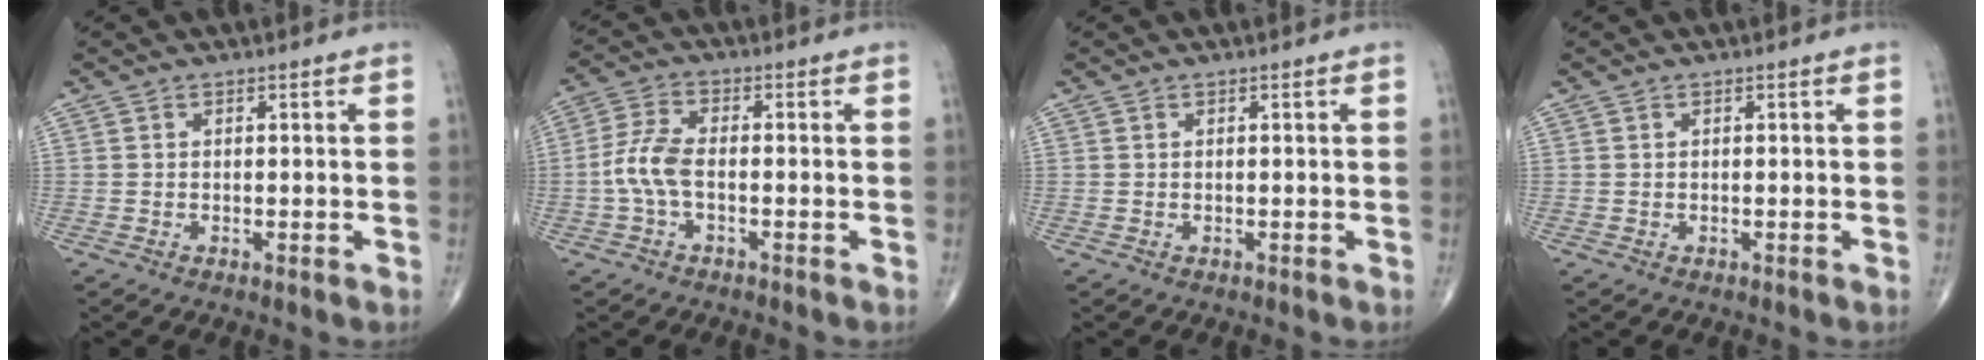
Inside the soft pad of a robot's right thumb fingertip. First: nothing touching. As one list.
[{"total": 5.9, "force": [-1.4, 2.6, 5.1], "torque": [-0.121, 0.018, -0.034]}, {"total": 0.0}, {"total": 0.0}]